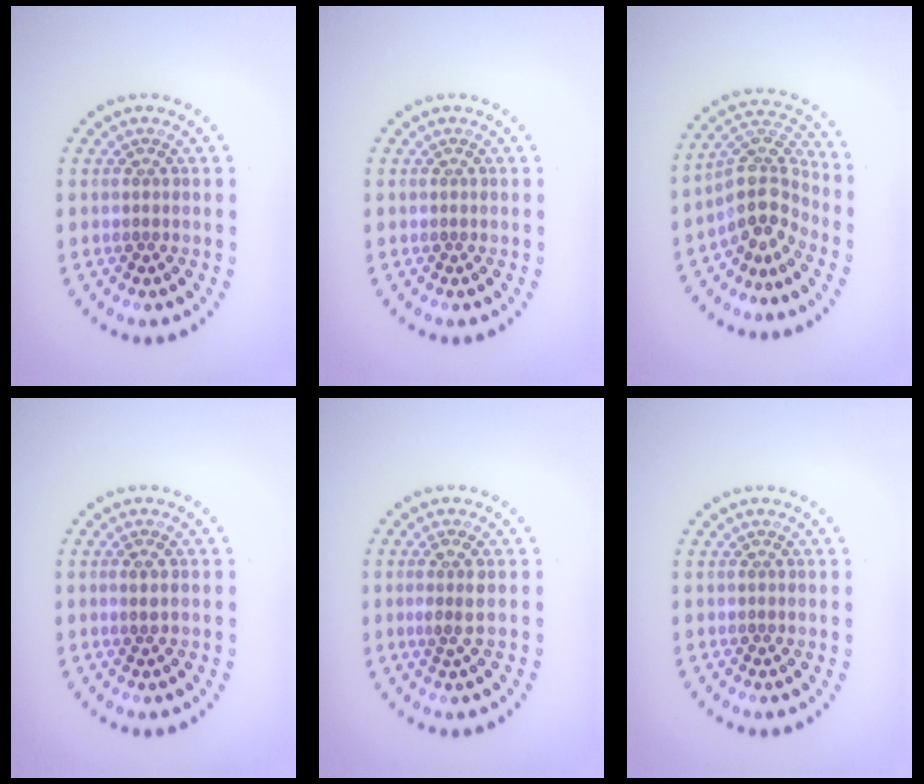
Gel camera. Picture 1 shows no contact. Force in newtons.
{"total": 0.0}
{"total": 4.3, "press": 3.2, "slide": 2.8}
{"total": 0.6, "press": 0.4, "slide": 0.4}
{"total": 1.5, "press": 1.3, "slide": 0.8}
{"total": 0.0}